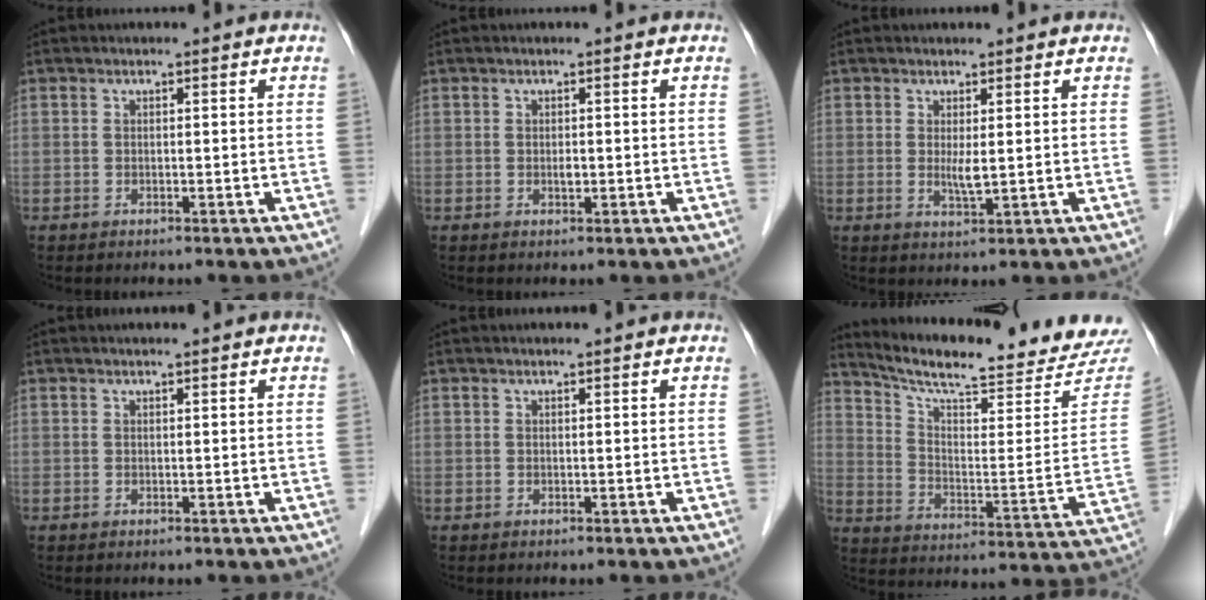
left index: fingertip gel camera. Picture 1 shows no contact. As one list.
[{"total": 0.7, "force": [0.0, 0.3, 0.6], "torque": [-0.012, 0.000, 0.000]}, {"total": 2.2, "force": [0.4, 0.2, 2.2], "torque": [-0.045, -0.007, 0.012]}, {"total": 1.8, "force": [1.6, -0.1, 0.8], "torque": [-0.007, 0.017, 0.025]}, {"total": 1.2, "force": [1.1, -0.1, 0.6], "torque": [-0.005, 0.013, 0.020]}, {"total": 23.6, "force": [22.3, 2.6, 7.4], "torque": [-0.117, -0.078, 0.296]}]